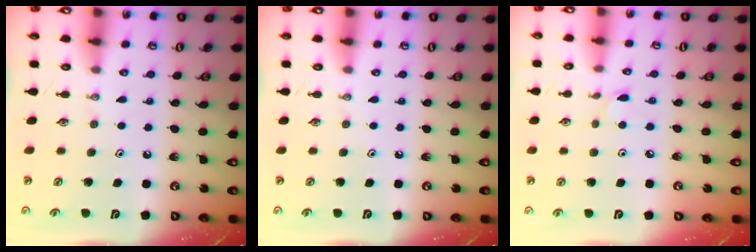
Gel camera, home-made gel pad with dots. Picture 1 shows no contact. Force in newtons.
{"total": 0.0}
{"total": 2.8, "press": 2.8, "slide": 0.4}